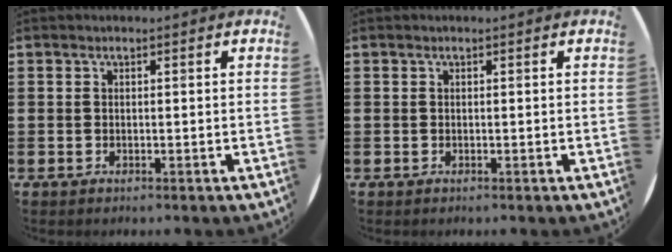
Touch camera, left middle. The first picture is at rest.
{"total": 0.0}